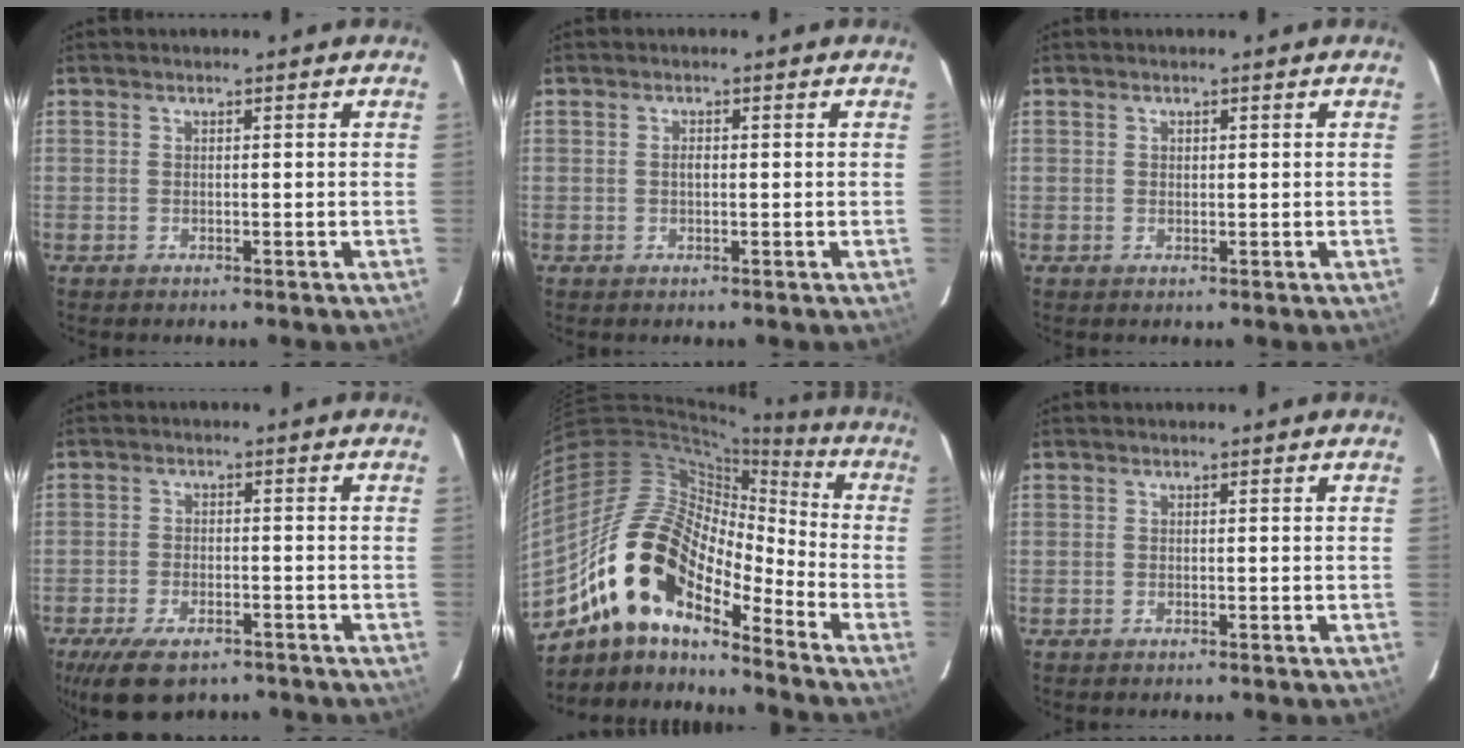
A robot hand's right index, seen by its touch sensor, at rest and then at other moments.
{"total": 1.0, "force": [-0.1, 0.6, 0.8], "torque": [-0.014, 0.004, -0.002]}
{"total": 0.7, "force": [0.2, 0.6, 0.2], "torque": [-0.002, 0.003, 0.003]}
{"total": 10.0, "force": [-6.8, 4.6, 5.6], "torque": [-0.131, -0.018, -0.111]}
{"total": 18.4, "force": [-12.5, 7.3, 11.5], "torque": [-0.204, -0.005, -0.247]}
{"total": 0.0}